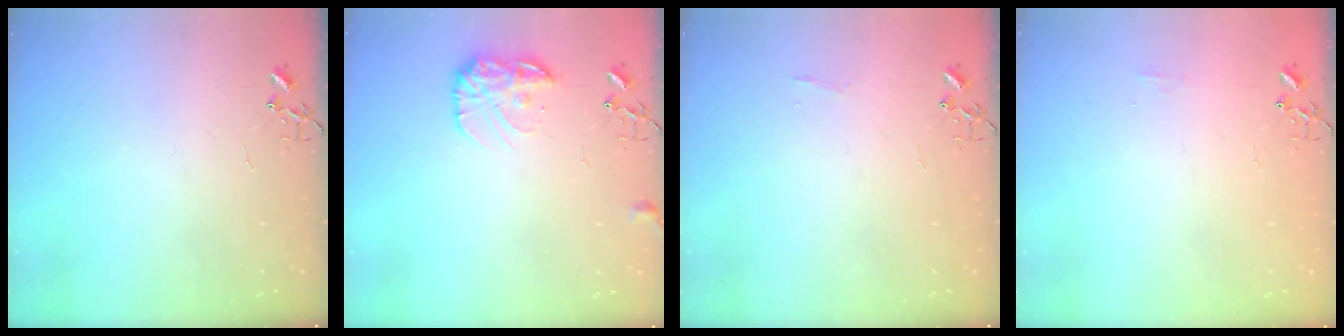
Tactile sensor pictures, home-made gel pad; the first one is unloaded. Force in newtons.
{"total": 11.9, "press": 11.9, "slide": 0.4}
{"total": 3.7, "press": 3.7, "slide": 0.4}
{"total": 4.5, "press": 4.4, "slide": 0.7}